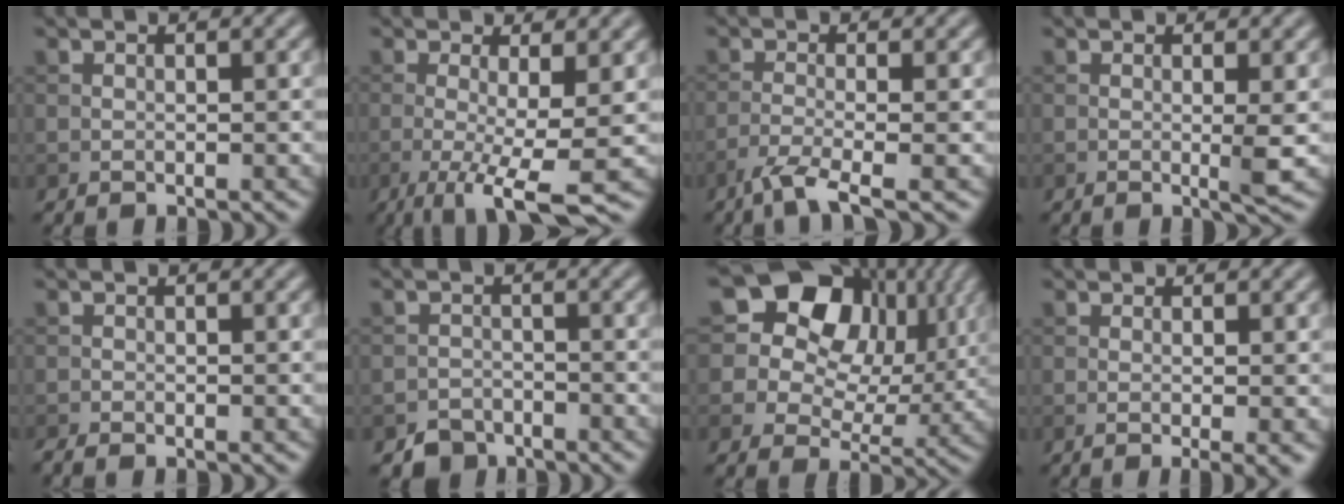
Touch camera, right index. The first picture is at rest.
{"total": 7.0, "force": [-1.6, 1.4, 6.7], "torque": [-0.101, -0.013, -0.026]}
{"total": 3.5, "force": [-2.2, 0.5, 2.6], "torque": [-0.049, -0.002, -0.058]}
{"total": 2.1, "force": [0.0, 0.2, 2.1], "torque": [-0.034, -0.005, -0.005]}
{"total": 1.0, "force": [-0.9, 0.1, 0.4], "torque": [-0.008, -0.006, -0.020]}
{"total": 2.3, "force": [-2.0, 1.2, 0.1], "torque": [0.007, 0.006, -0.039]}
{"total": 17.5, "force": [7.6, 13.3, 8.5], "torque": [-0.192, 0.070, 0.114]}
{"total": 3.3, "force": [-0.4, 0.7, 3.2], "torque": [-0.041, -0.002, -0.006]}